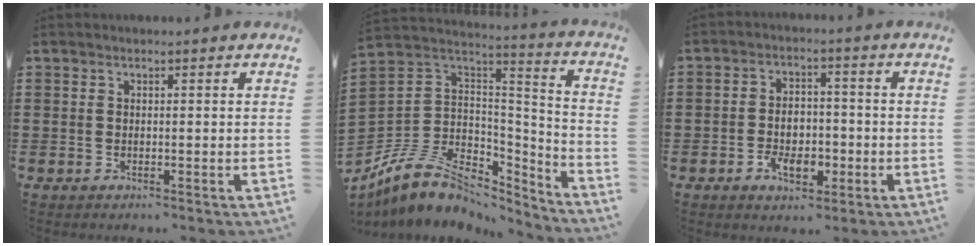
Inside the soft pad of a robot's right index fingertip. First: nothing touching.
{"total": 10.7, "force": [-6.1, 6.9, 5.4], "torque": [-0.134, 0.012, -0.117]}
{"total": 5.7, "force": [-1.9, 3.4, 4.1], "torque": [-0.056, 0.002, -0.033]}